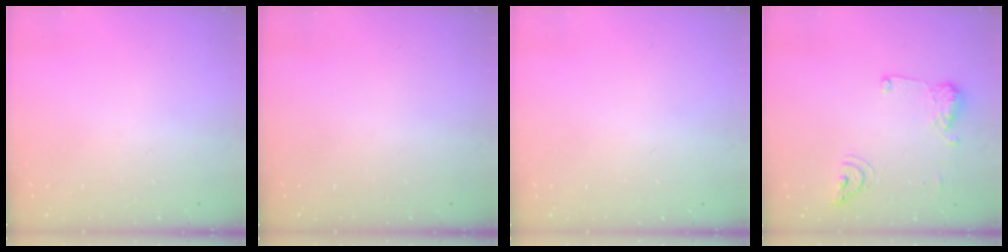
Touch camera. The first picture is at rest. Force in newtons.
{"total": 0.0}
{"total": 0.9, "press": 0.9, "slide": 0.0}
{"total": 11.2, "press": 11.1, "slide": 1.5}